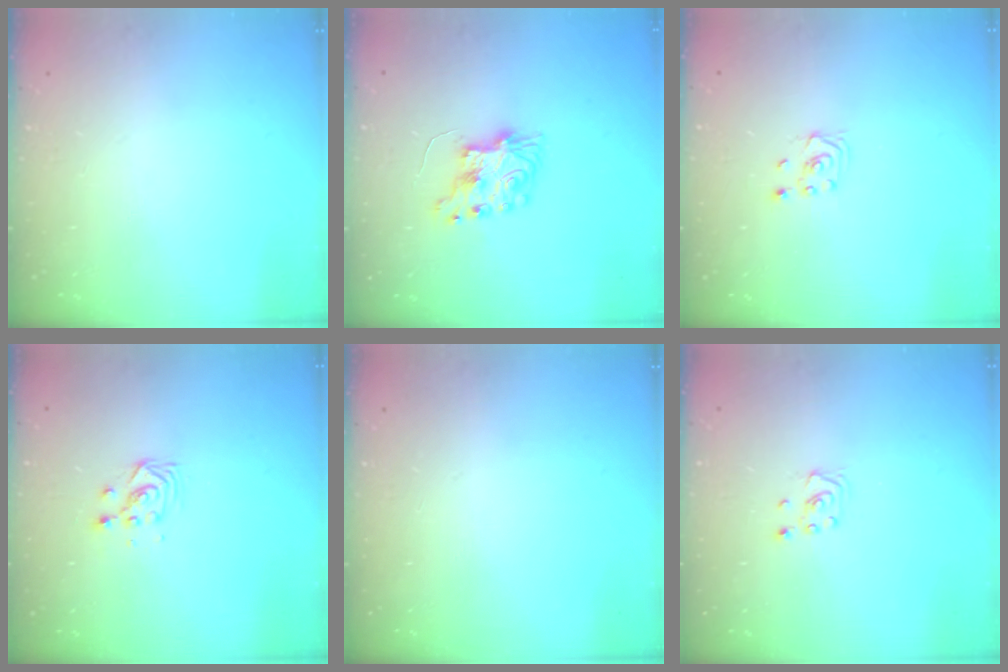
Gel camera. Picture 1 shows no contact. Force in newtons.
{"total": 7.8, "press": 7.7, "slide": 0.4}
{"total": 2.3, "press": 2.2, "slide": 0.8}
{"total": 3.3, "press": 3.3, "slide": 0.2}
{"total": 0.0}
{"total": 3.1, "press": 3.1, "slide": 0.3}